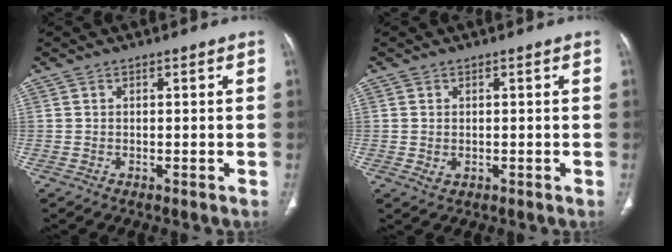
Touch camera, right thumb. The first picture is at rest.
{"total": 1.5, "force": [-0.1, 1.2, 1.0], "torque": [-0.019, -0.003, 0.004]}